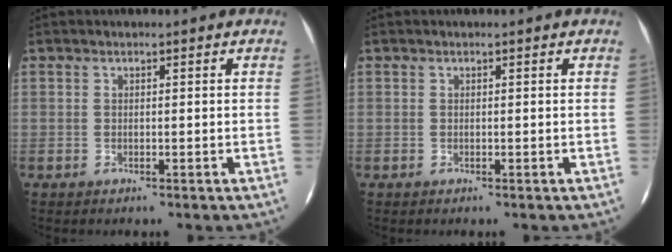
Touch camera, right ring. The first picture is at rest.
{"total": 0.0}